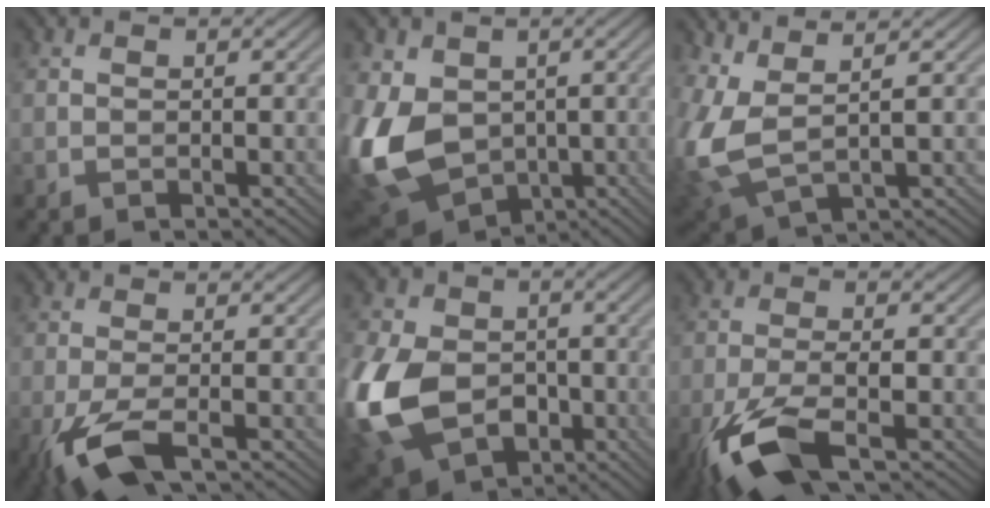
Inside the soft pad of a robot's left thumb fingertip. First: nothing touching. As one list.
[{"total": 12.4, "force": [-1.2, 9.2, 8.2], "torque": [-0.219, -0.023, -0.027]}, {"total": 8.3, "force": [1.7, 3.8, 7.2], "torque": [-0.206, -0.005, 0.036]}, {"total": 5.6, "force": [-3.1, 1.5, 4.5], "torque": [-0.095, -0.003, -0.068]}, {"total": 15.8, "force": [-4.3, 11.3, 10.1], "torque": [-0.268, -0.033, -0.087]}, {"total": 8.6, "force": [-4.9, 2.7, 6.5], "torque": [-0.136, -0.013, -0.102]}]